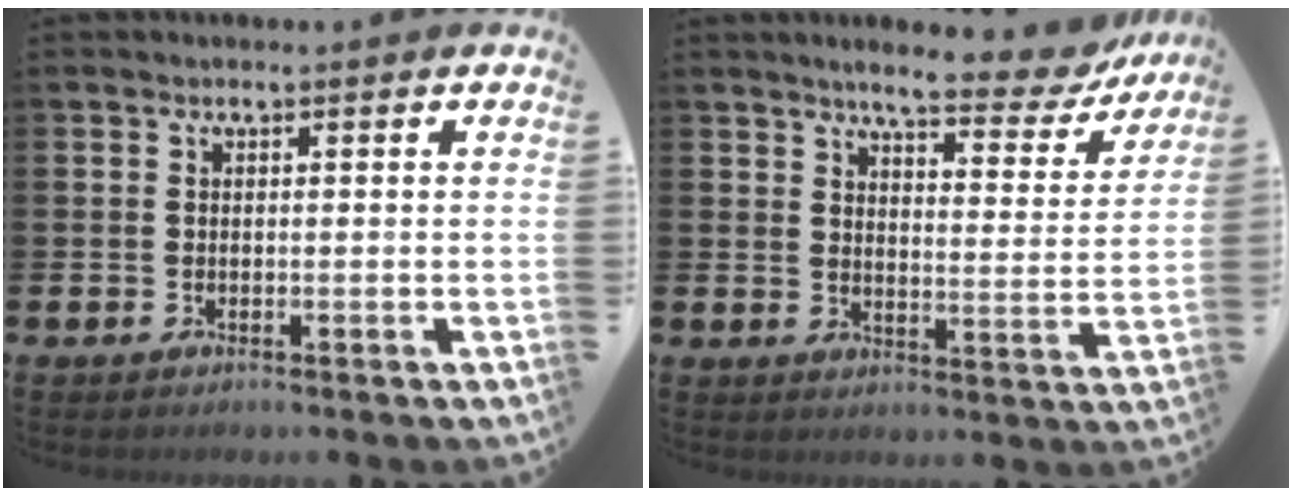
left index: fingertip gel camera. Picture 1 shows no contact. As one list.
[{"total": 6.7, "force": [6.0, 1.1, 2.7], "torque": [-0.051, -0.040, 0.098]}]